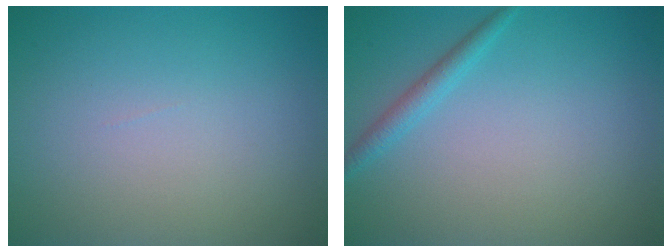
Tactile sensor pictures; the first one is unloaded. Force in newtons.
{"total": 1.5, "press": 1.5, "slide": 0.1}